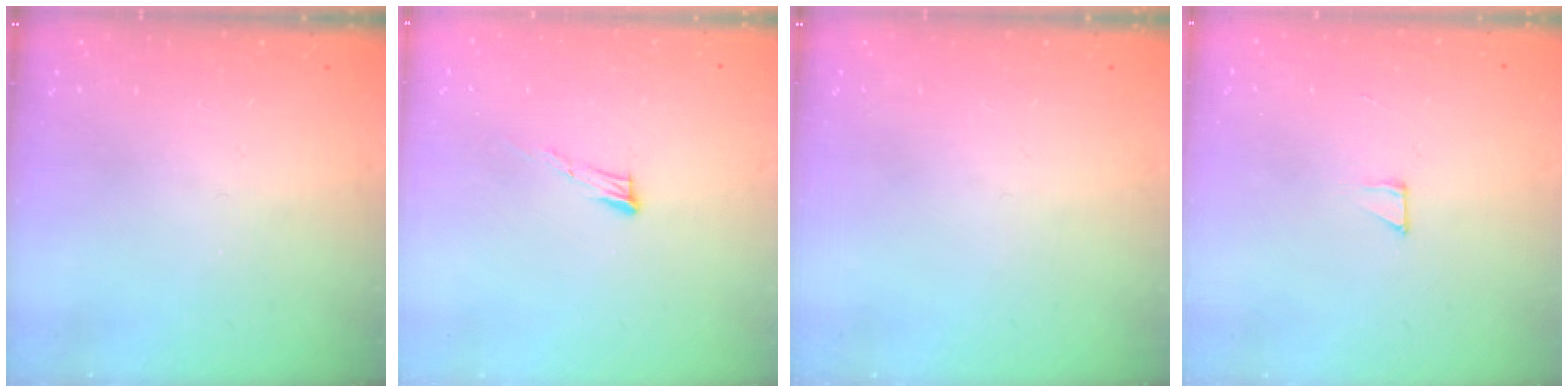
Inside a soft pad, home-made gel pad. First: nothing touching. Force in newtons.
{"total": 5.7, "press": 5.7, "slide": 0.3}
{"total": 0.0}
{"total": 2.6, "press": 2.6, "slide": 0.1}